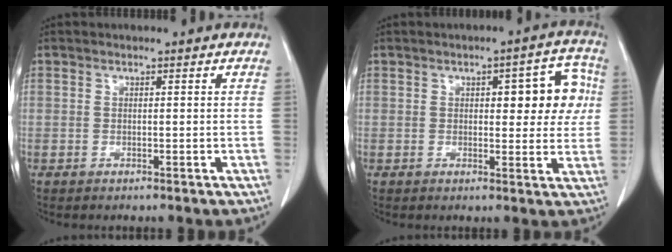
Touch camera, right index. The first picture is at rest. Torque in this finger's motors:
{"motor_torque": [0.43, 0.40, 0.14, 0.04]}